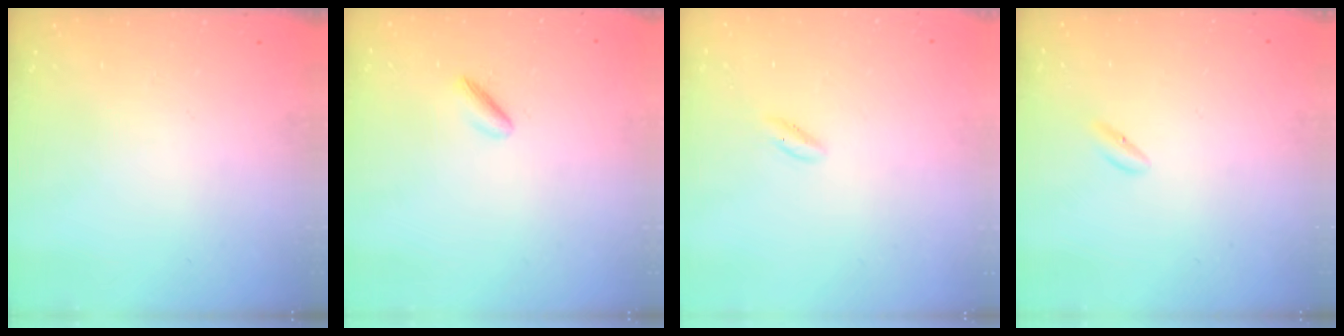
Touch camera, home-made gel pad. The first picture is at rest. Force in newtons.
{"total": 2.9, "press": 2.7, "slide": 0.9}
{"total": 0.5, "press": 0.0, "slide": 0.5}
{"total": 2.0, "press": 1.8, "slide": 0.7}